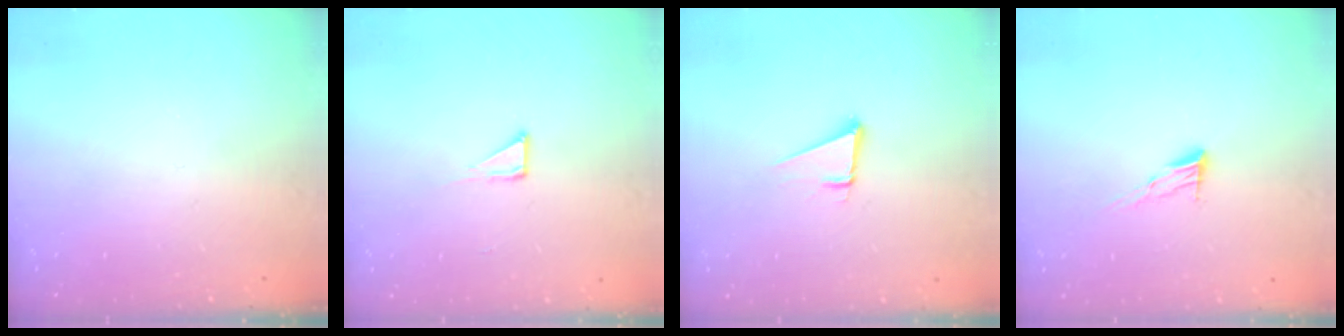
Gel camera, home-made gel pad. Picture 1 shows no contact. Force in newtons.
{"total": 2.7, "press": 2.7, "slide": 0.2}
{"total": 4.8, "press": 3.6, "slide": 3.1}
{"total": 7.2, "press": 7.1, "slide": 1.2}